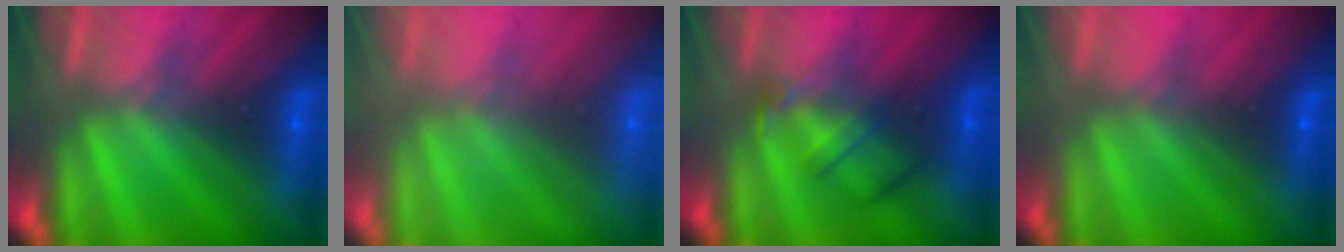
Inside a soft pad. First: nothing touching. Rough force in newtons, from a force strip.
{"total": 8.7}
{"total": 2.4}
{"total": 4.5}